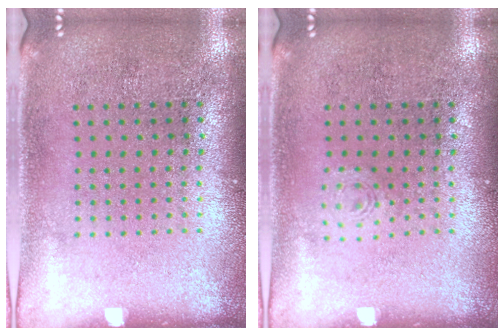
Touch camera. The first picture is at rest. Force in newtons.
{"total": 0.7, "press": 0.7, "slide": 0.2}